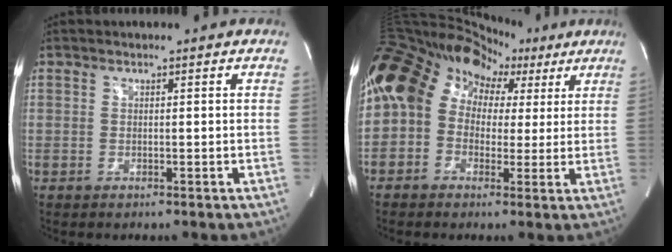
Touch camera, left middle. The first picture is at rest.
{"total": 20.0, "force": [7.1, 15.4, 10.6], "torque": [-0.242, 0.120, 0.123]}